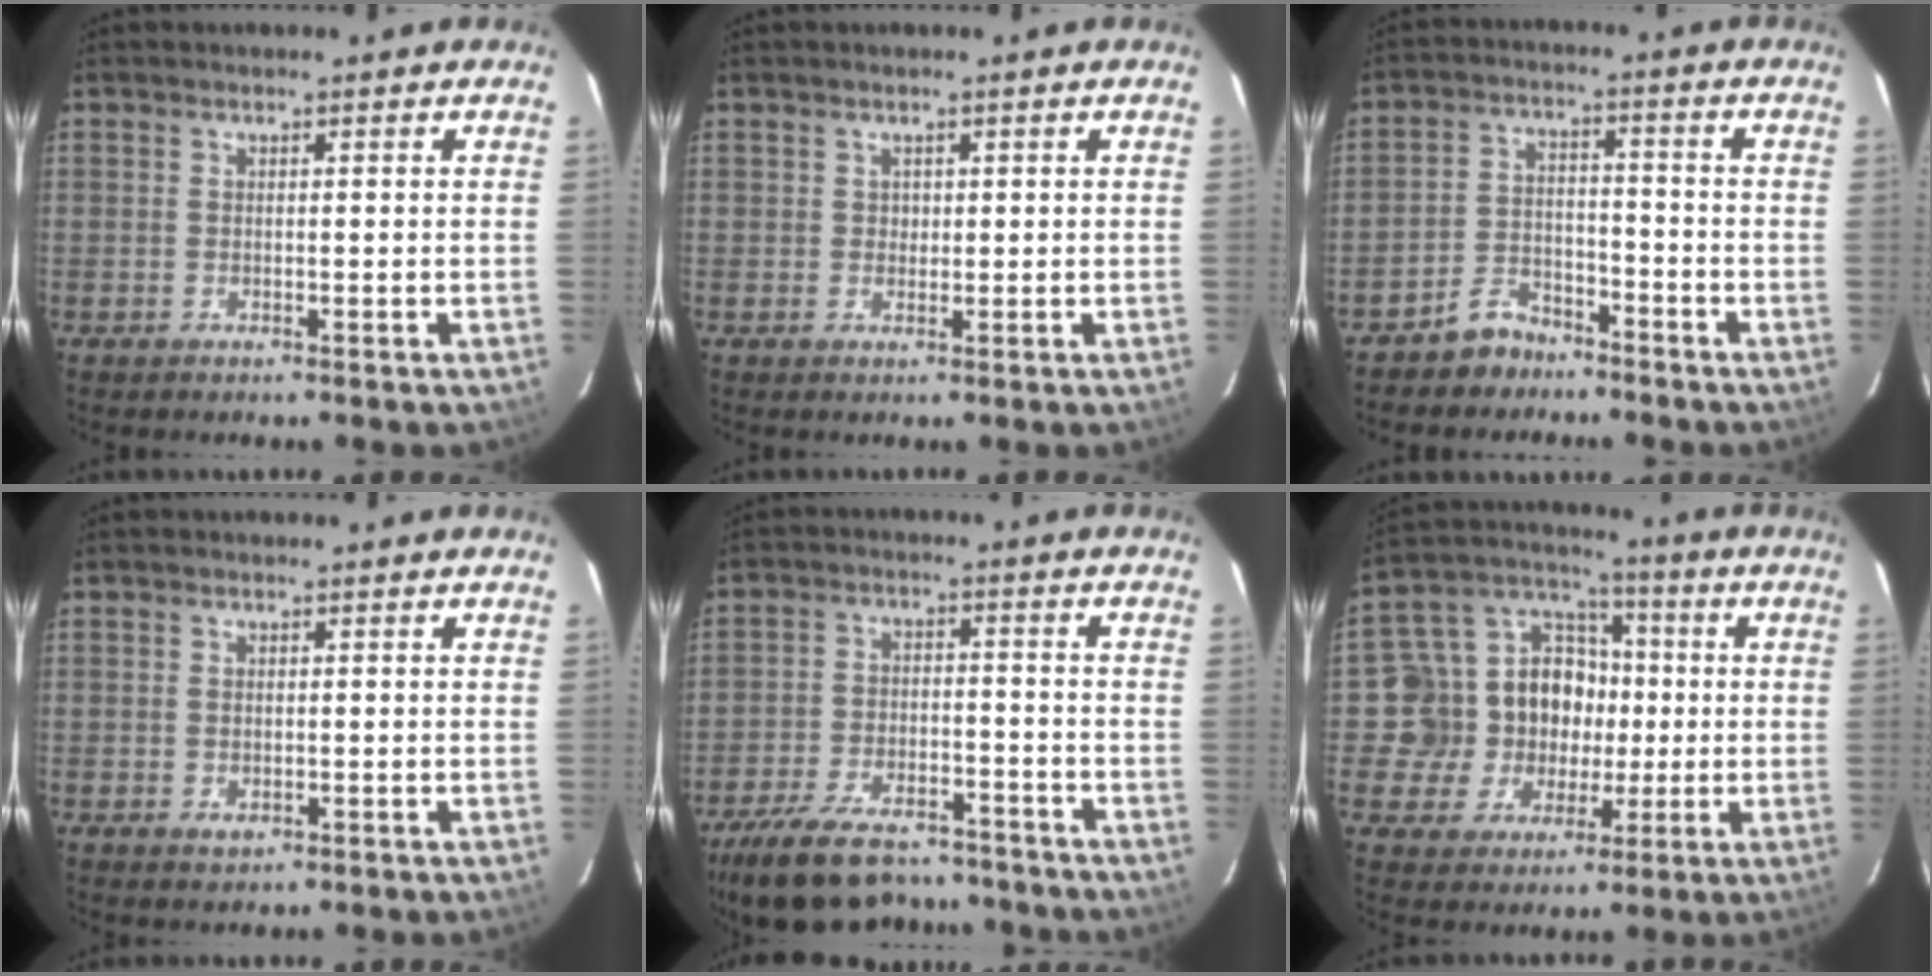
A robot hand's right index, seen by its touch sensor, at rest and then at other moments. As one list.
[{"total": 1.1, "force": [0.3, 1.1, 0.1], "torque": [0.004, 0.004, 0.004]}, {"total": 6.0, "force": [-4.9, 3.3, 1.1], "torque": [-0.034, 0.020, -0.083]}, {"total": 1.7, "force": [-0.2, 1.3, 1.1], "torque": [-0.018, -0.001, -0.002]}, {"total": 18.7, "force": [-15.0, 7.6, 8.2], "torque": [-0.187, -0.003, -0.230]}, {"total": 15.2, "force": [-0.8, 13.9, 6.2], "torque": [-0.147, 0.046, -0.009]}]